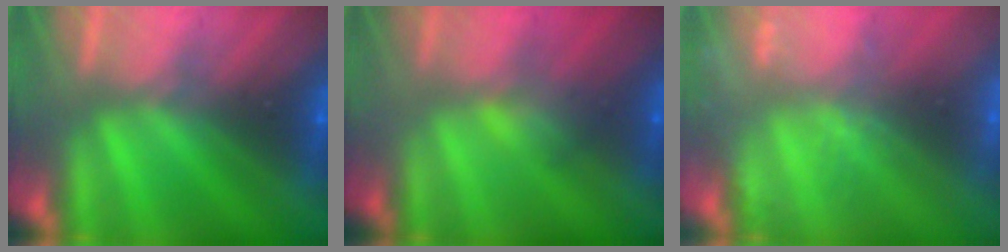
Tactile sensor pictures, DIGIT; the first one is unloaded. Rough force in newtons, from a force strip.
{"total": 2.8}
{"total": 2.0}